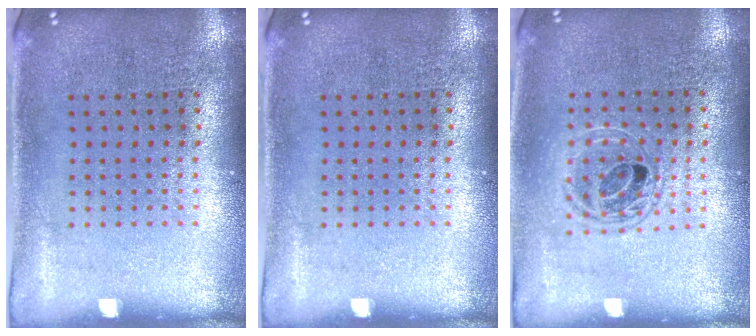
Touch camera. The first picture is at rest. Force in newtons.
{"total": 0.0}
{"total": 1.4, "press": 1.3, "slide": 0.7}